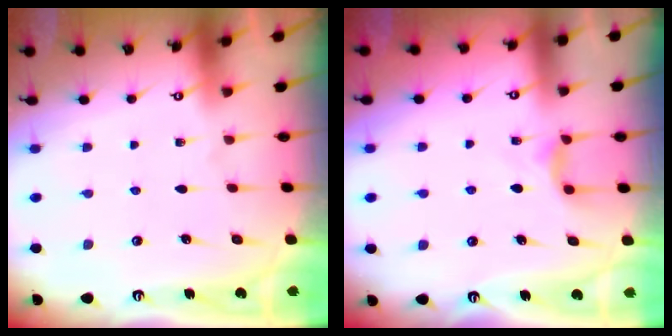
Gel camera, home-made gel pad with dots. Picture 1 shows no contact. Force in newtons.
{"total": 4.5, "press": 4.4, "slide": 0.5}